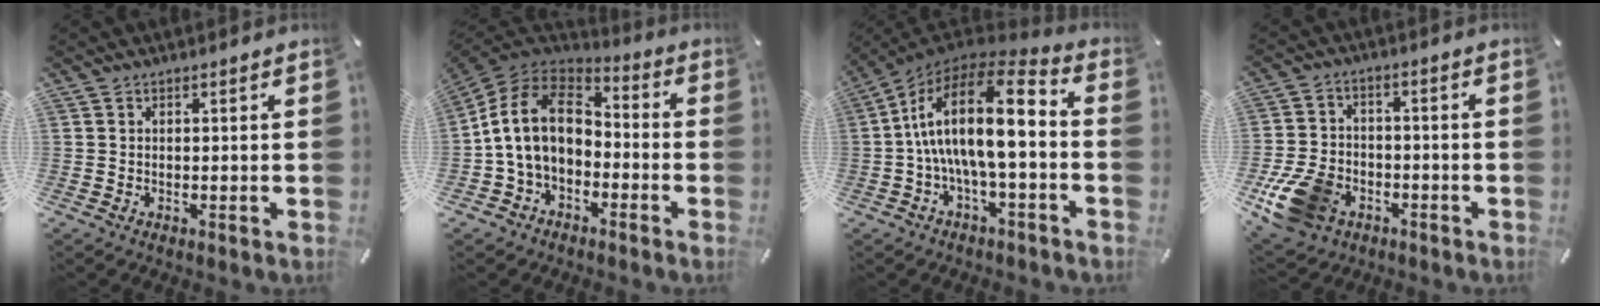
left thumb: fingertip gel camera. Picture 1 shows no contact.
{"total": 15.8, "force": [-0.4, 11.8, 10.4], "torque": [-0.232, 0.025, -0.008]}
{"total": 18.3, "force": [0.2, 7.3, 16.8], "torque": [-0.299, -0.005, 0.000]}
{"total": 13.2, "force": [-6.0, 9.3, 7.2], "torque": [-0.156, 0.036, -0.104]}